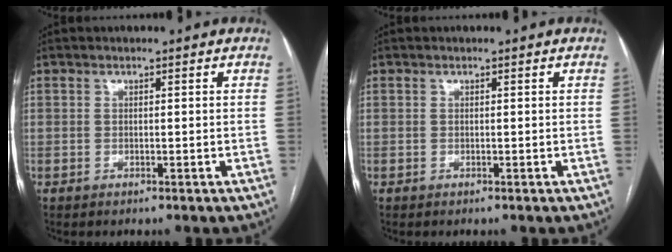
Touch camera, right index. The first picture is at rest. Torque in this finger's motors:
{"motor_torque": [-0.01, 0.01, 0.00, 0.00]}